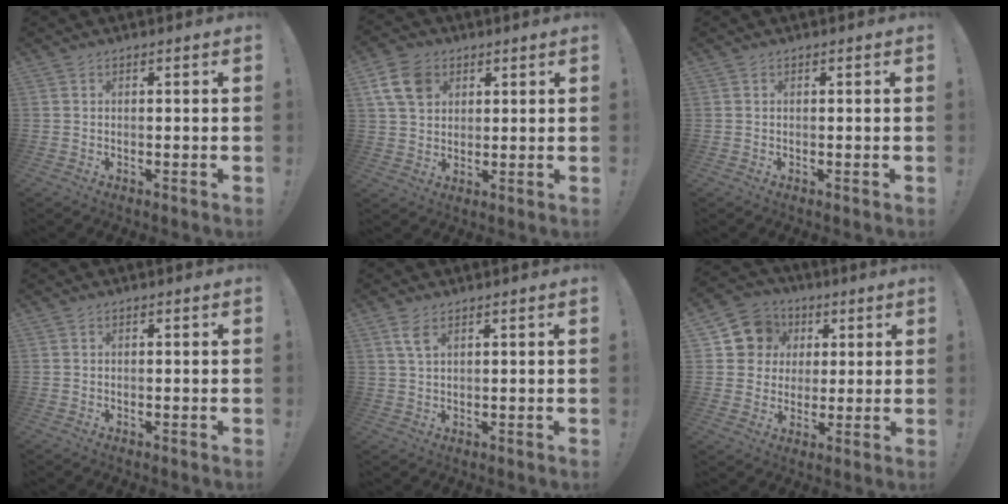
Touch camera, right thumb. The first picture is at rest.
{"total": 10.6, "force": [4.7, 7.6, 5.6], "torque": [-0.106, -0.006, 0.095]}
{"total": 0.0}
{"total": 0.0}
{"total": 4.1, "force": [2.0, 1.7, 3.1], "torque": [-0.059, -0.003, 0.038]}
{"total": 10.8, "force": [3.0, 10.0, 2.6], "torque": [-0.032, -0.009, 0.065]}